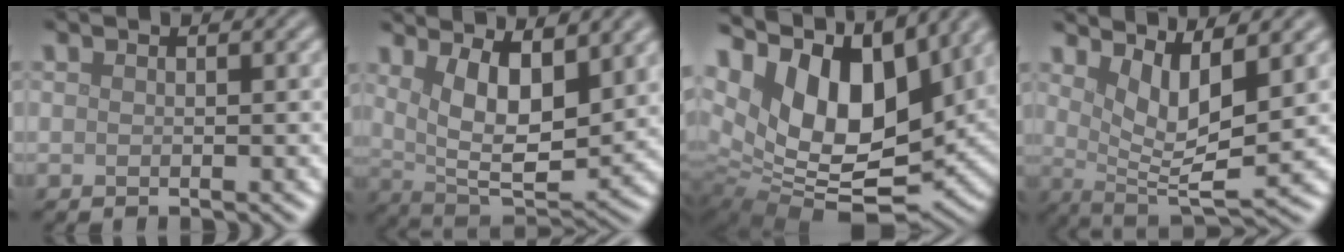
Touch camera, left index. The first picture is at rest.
{"total": 8.7, "force": [3.6, 3.4, 7.2], "torque": [-0.125, -0.013, 0.065]}
{"total": 15.7, "force": [6.1, 8.9, 11.4], "torque": [-0.220, 0.027, 0.104]}
{"total": 5.6, "force": [2.3, 1.5, 4.9], "torque": [-0.084, -0.010, 0.043]}